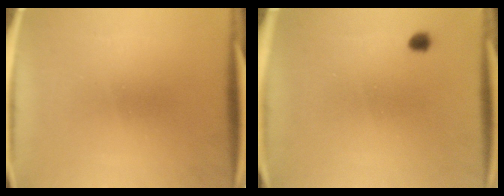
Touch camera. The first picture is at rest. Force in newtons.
{"total": 1.3}